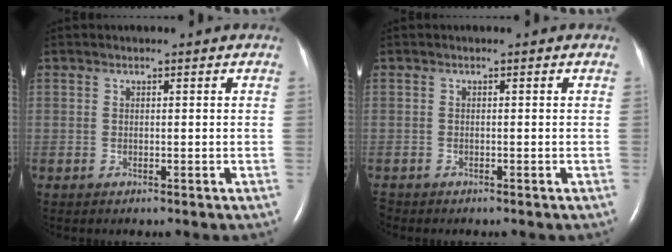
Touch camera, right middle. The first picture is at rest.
{"total": 1.0, "force": [-0.9, 0.4, 0.1], "torque": [-0.004, -0.003, -0.015]}